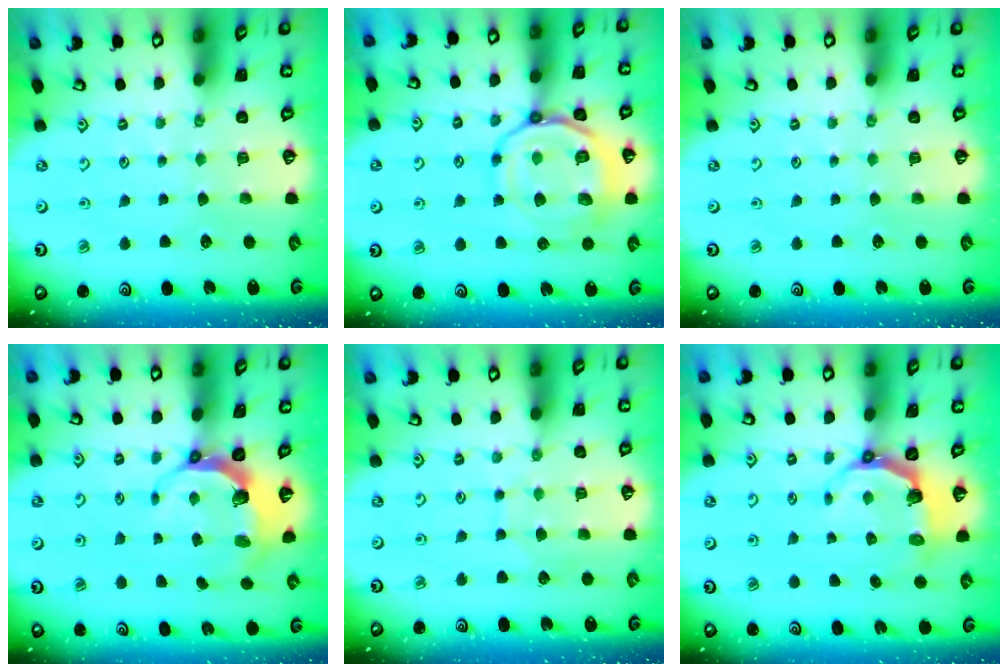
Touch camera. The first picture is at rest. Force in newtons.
{"total": 15.3, "press": 15.3, "slide": 1.4}
{"total": 0.0}
{"total": 6.9, "press": 5.2, "slide": 4.5}
{"total": 5.8, "press": 5.8, "slide": 0.5}
{"total": 4.9, "press": 3.2, "slide": 3.7}